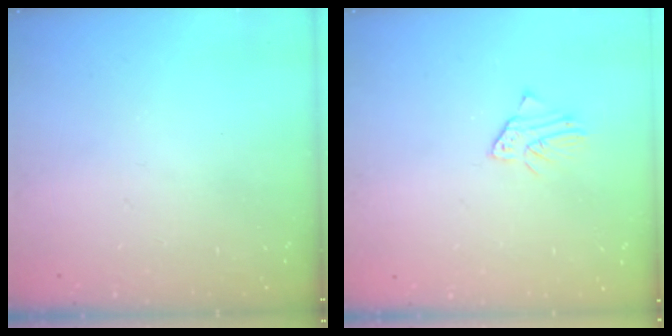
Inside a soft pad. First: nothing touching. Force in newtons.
{"total": 1.5, "press": 1.5, "slide": 0.2}